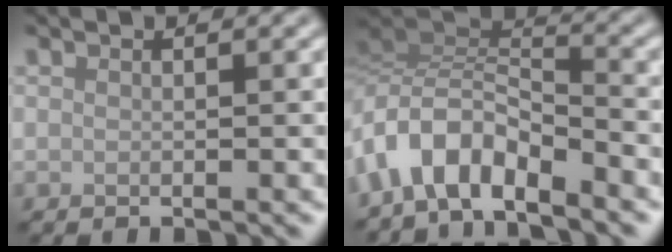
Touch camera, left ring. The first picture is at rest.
{"total": 5.6, "force": [-4.0, 2.0, 3.4], "torque": [-0.055, 0.006, -0.084]}